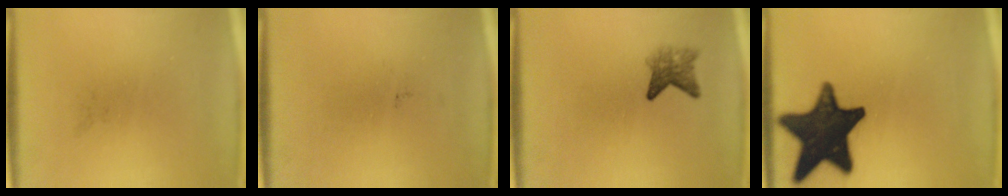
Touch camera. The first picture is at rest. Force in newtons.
{"total": 0.0}
{"total": 3.0}
{"total": 17.5}